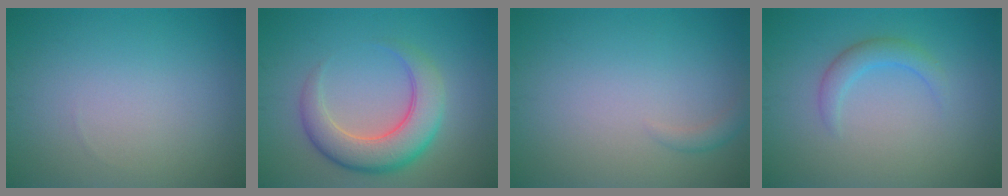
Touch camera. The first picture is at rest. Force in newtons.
{"total": 5.8, "press": 5.8, "slide": 0.5}
{"total": 0.9, "press": 0.9, "slide": 0.1}
{"total": 2.0, "press": 2.0, "slide": 0.1}